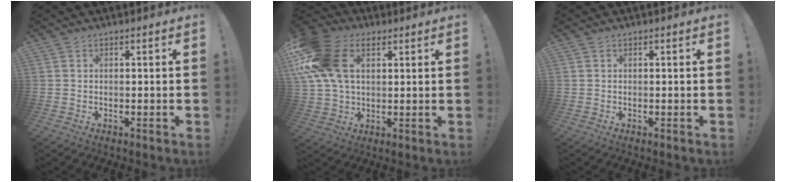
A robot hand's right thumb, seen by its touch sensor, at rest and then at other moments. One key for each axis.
{"total": 17.6, "fx": 5.8, "fy": 11.6, "fz": 11.8, "tx": -0.238, "ty": -0.012, "tz": 0.109}
{"total": 0.0}